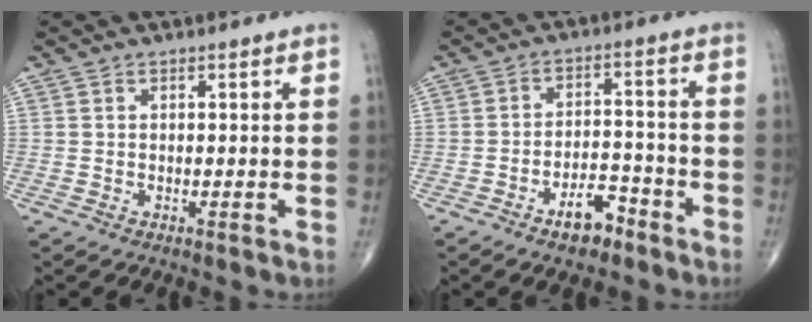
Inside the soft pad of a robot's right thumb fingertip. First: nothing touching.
{"total": 6.4, "force": [-4.2, 3.1, 3.8], "torque": [-0.047, 0.036, -0.066]}